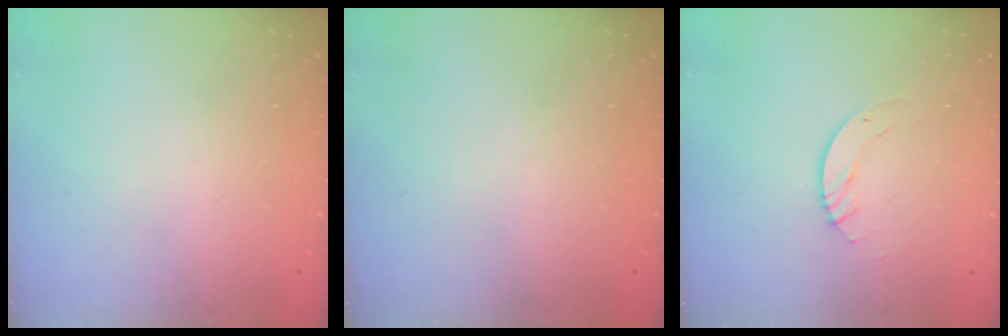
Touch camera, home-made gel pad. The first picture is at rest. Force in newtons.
{"total": 0.0}
{"total": 3.0, "press": 3.0, "slide": 0.2}